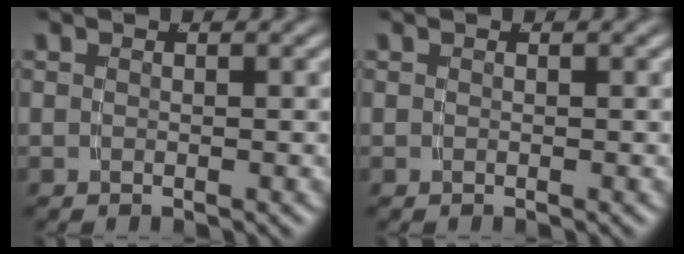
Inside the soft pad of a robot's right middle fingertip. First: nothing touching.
{"total": 0.0}